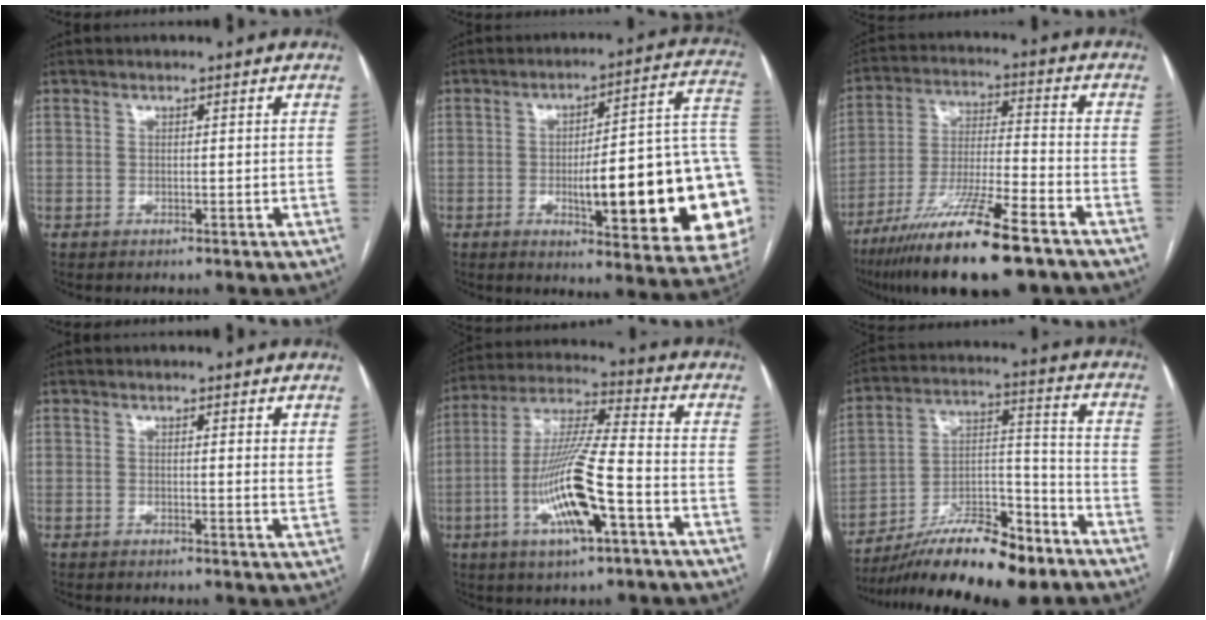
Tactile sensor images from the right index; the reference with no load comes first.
{"total": 25.2, "force": [-4.2, 4.2, 24.5], "torque": [-0.228, 0.012, -0.050]}
{"total": 17.5, "force": [-11.6, 1.7, 13.0], "torque": [-0.239, -0.042, -0.208]}
{"total": 2.1, "force": [1.5, 0.2, 1.5], "torque": [-0.022, -0.010, 0.015]}
{"total": 15.0, "force": [-4.8, 1.7, 14.1], "torque": [-0.282, -0.004, -0.086]}
{"total": 17.7, "force": [-13.5, 4.0, 10.8], "torque": [-0.180, 0.010, -0.229]}